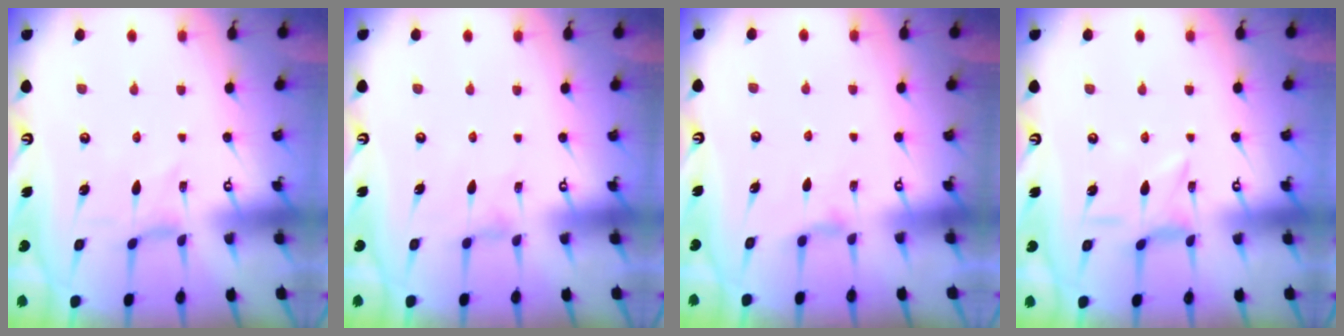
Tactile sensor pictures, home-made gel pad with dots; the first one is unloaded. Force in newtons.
{"total": 1.8, "press": 1.7, "slide": 0.4}
{"total": 4.2, "press": 4.2, "slide": 0.5}
{"total": 1.6, "press": 1.6, "slide": 0.5}